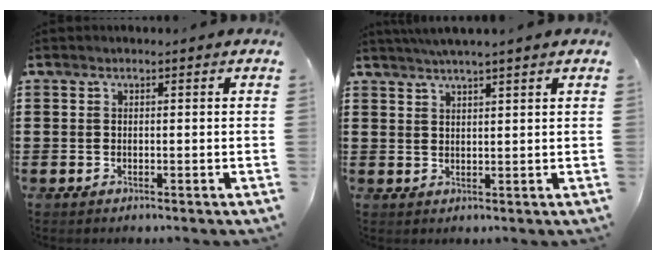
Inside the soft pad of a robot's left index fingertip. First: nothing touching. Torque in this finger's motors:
{"motor_torque": [1.74, -0.40, 0.70, 0.18]}